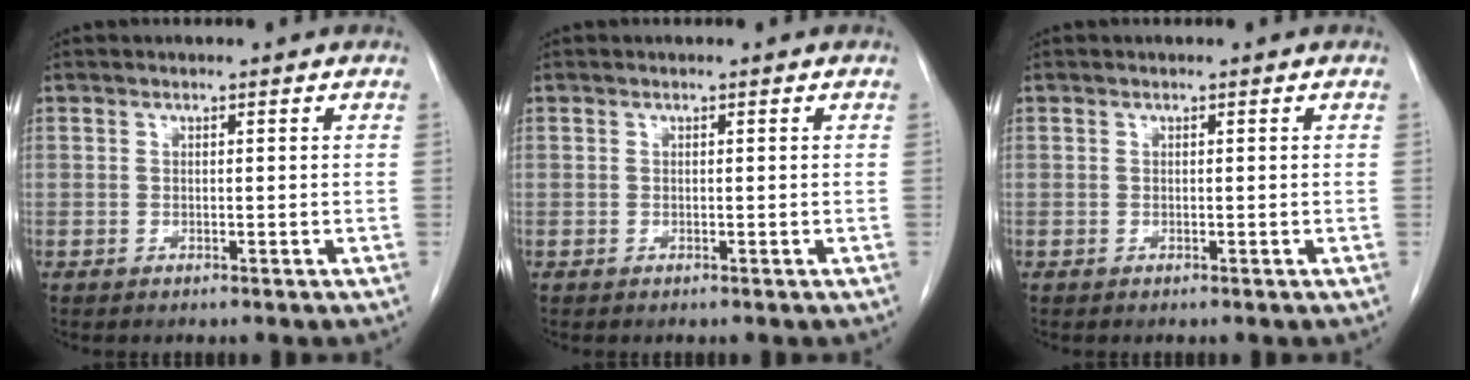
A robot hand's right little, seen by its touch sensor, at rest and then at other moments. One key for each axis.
{"total": 0.0}
{"total": 0.0}